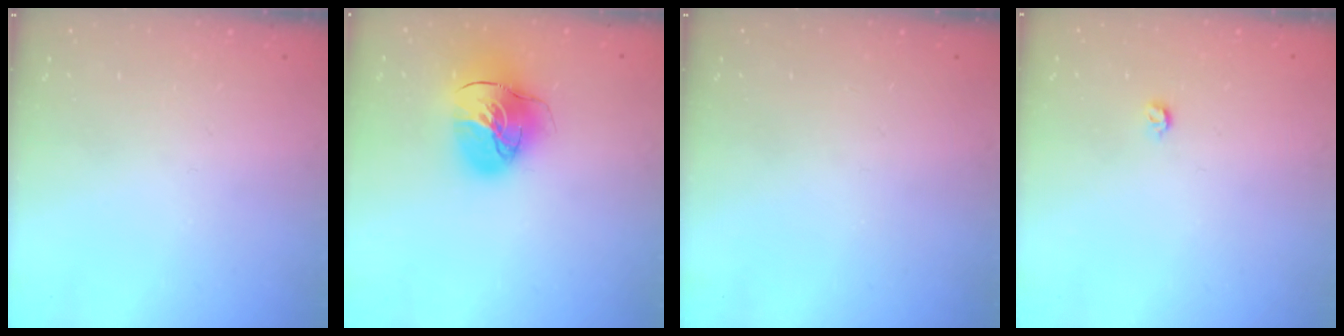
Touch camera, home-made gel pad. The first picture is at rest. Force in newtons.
{"total": 18.0, "press": 17.9, "slide": 2.5}
{"total": 0.0}
{"total": 3.3, "press": 3.3, "slide": 0.7}